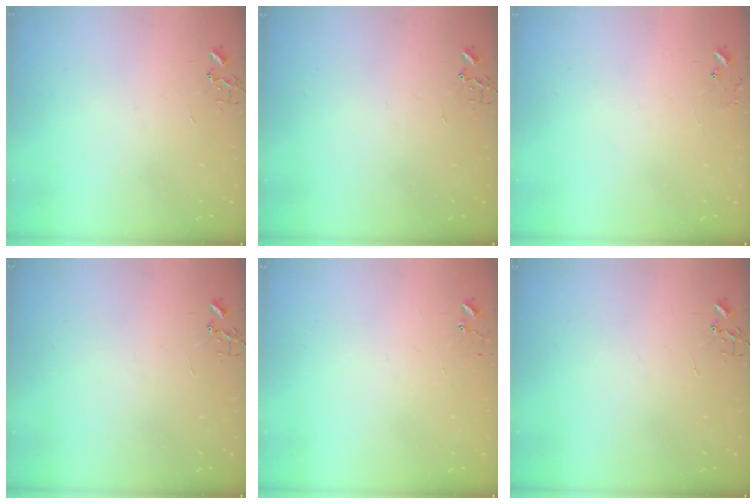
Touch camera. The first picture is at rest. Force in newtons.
{"total": 0.0}
{"total": 6.3, "press": 6.3, "slide": 0.5}
{"total": 0.0}
{"total": 4.8, "press": 4.8, "slide": 0.2}
{"total": 0.0}